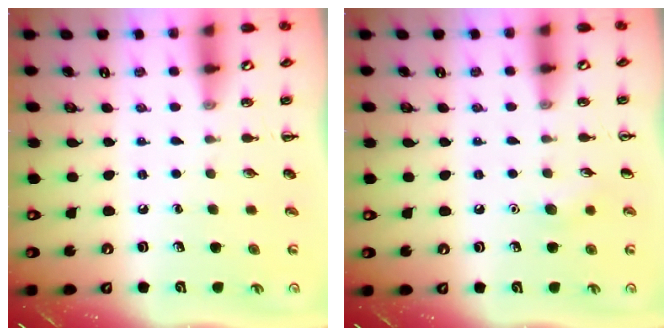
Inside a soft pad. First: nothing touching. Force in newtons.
{"total": 5.2, "press": 4.9, "slide": 1.6}